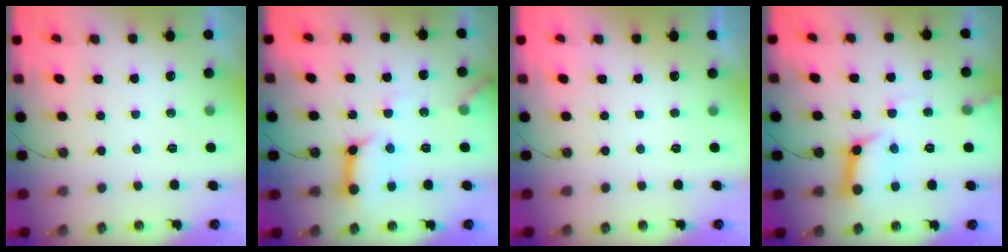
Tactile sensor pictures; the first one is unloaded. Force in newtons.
{"total": 12.7, "press": 12.6, "slide": 1.2}
{"total": 0.0}
{"total": 12.7, "press": 12.6, "slide": 1.5}